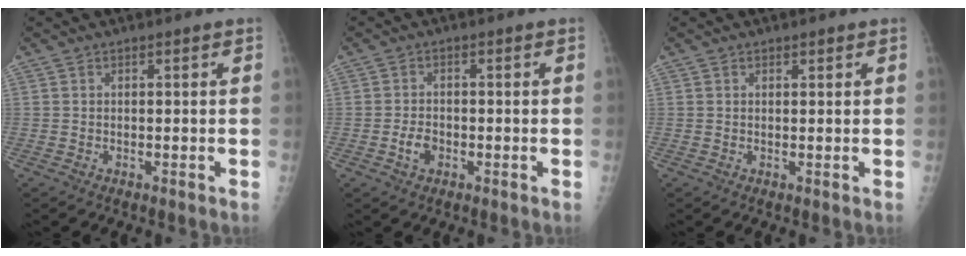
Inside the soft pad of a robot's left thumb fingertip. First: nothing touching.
{"total": 3.0, "force": [-1.1, 2.1, 1.8], "torque": [-0.027, 0.008, -0.020]}
{"total": 0.8, "force": [0.5, 0.4, 0.4], "torque": [-0.001, -0.003, 0.006]}